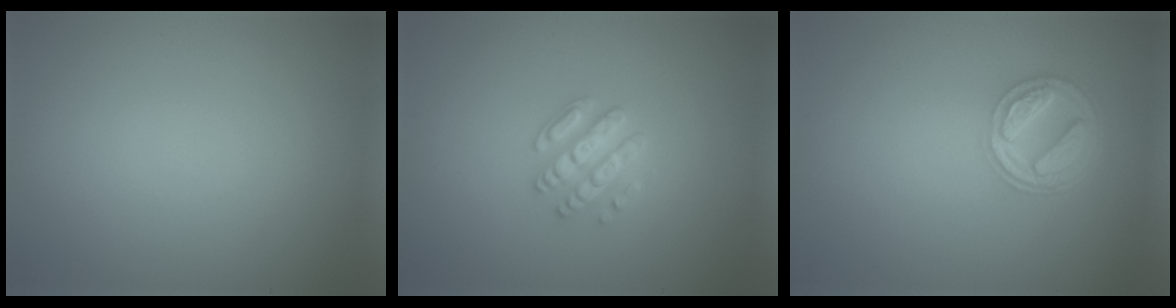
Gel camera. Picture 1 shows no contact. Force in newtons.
{"total": 2.8, "press": 2.7, "slide": 0.8}
{"total": 4.5, "press": 3.5, "slide": 2.8}